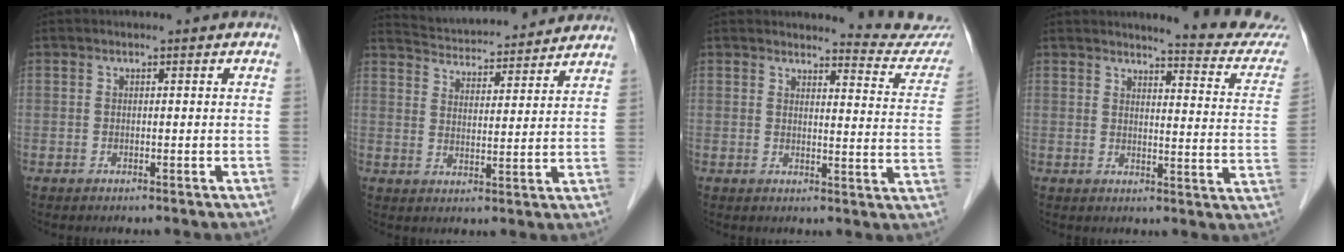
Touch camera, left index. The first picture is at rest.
{"total": 15.7, "force": [15.0, 2.1, 4.3], "torque": [-0.072, 0.026, 0.216]}
{"total": 9.7, "force": [9.7, 0.0, 0.0], "torque": [0.011, -0.075, 0.090]}
{"total": 12.5, "force": [12.2, -0.1, 2.6], "torque": [-0.023, -0.080, 0.121]}